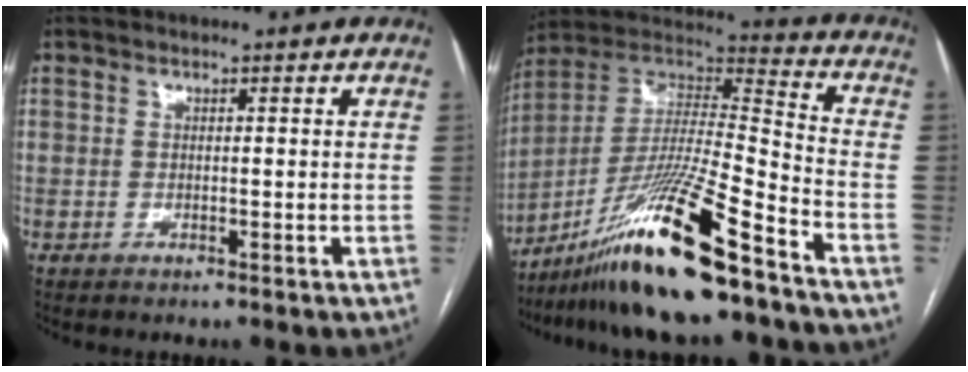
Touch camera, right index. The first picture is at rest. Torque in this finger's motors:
{"motor_torque": [1.47, -0.67, 0.59, 0.21]}